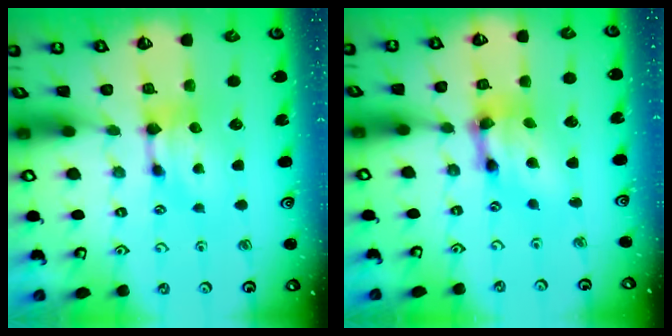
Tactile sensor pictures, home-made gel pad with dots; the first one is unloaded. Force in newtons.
{"total": 6.7, "press": 6.0, "slide": 3.1}